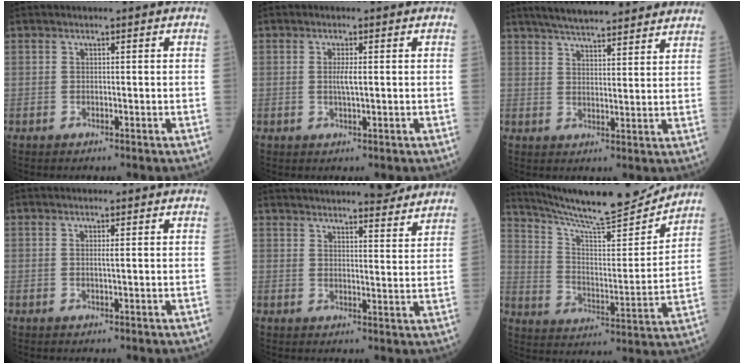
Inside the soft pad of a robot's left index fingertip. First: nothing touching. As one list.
[{"total": 2.0, "force": [0.1, 0.1, 2.0], "torque": [-0.042, -0.002, 0.003]}, {"total": 16.5, "force": [14.4, 2.7, 7.6], "torque": [-0.112, 0.027, 0.198]}, {"total": 0.6, "force": [0.1, -0.1, 0.6], "torque": [-0.013, -0.001, 0.004]}, {"total": 14.2, "force": [13.0, 1.4, 5.6], "torque": [-0.075, 0.002, 0.166]}, {"total": 18.7, "force": [17.5, 0.7, 6.6], "torque": [-0.119, -0.029, 0.269]}]